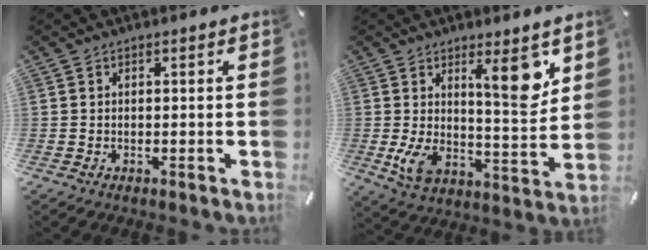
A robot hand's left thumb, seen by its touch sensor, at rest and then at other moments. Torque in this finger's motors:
{"motor_torque": [2.22, 2.12, 1.69, -0.80, 0.49]}